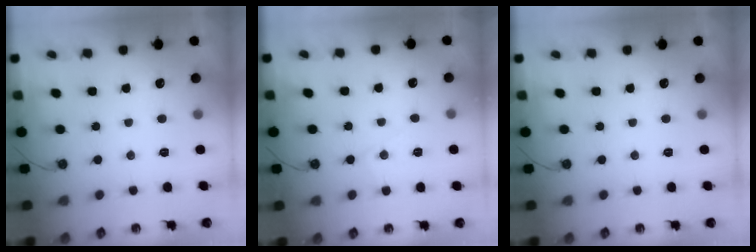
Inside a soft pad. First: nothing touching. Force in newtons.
{"total": 4.7, "press": 4.7, "slide": 0.7}
{"total": 0.0}